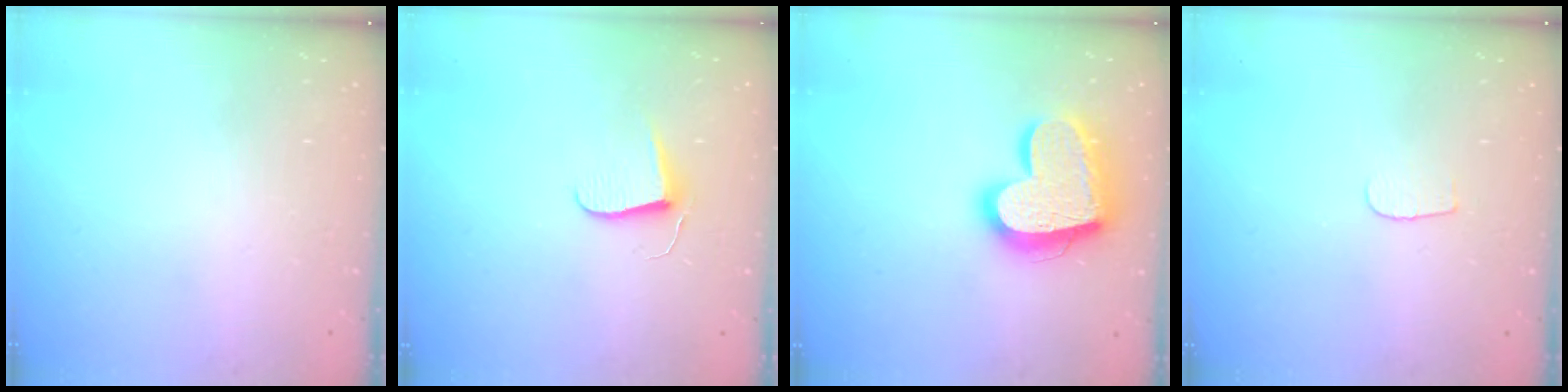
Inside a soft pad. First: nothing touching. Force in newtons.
{"total": 6.2, "press": 6.1, "slide": 0.6}
{"total": 20.5, "press": 20.4, "slide": 1.7}
{"total": 3.5, "press": 3.5, "slide": 0.4}